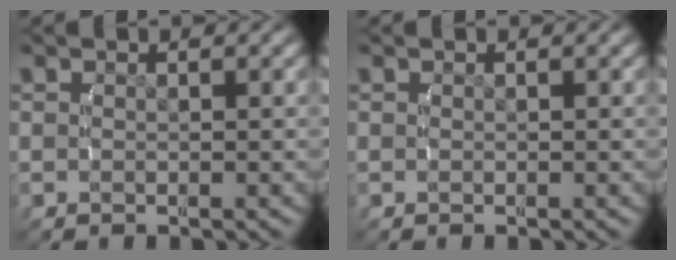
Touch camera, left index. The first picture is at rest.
{"total": 0.0}